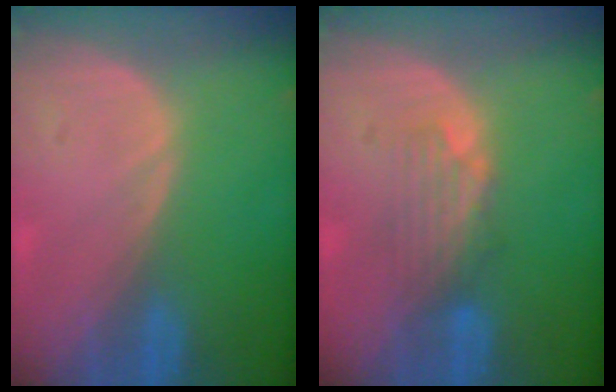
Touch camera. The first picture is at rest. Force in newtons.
{"total": 4.0, "press": 3.6, "slide": 1.8}